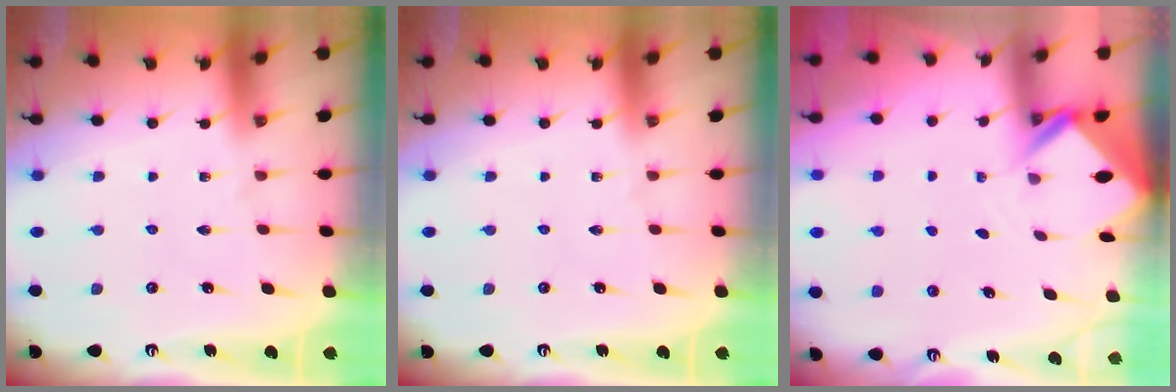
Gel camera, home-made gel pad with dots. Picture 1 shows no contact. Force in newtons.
{"total": 0.0}
{"total": 2.7, "press": 2.7, "slide": 0.2}